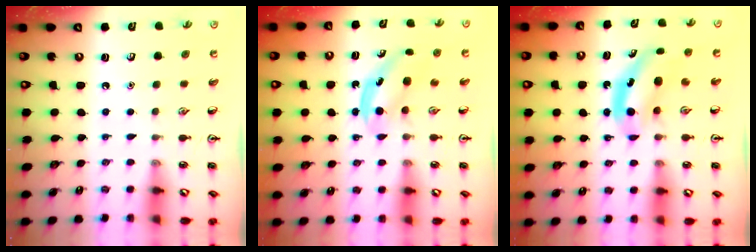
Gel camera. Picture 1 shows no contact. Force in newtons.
{"total": 5.0, "press": 4.9, "slide": 0.7}
{"total": 5.6, "press": 5.5, "slide": 0.8}